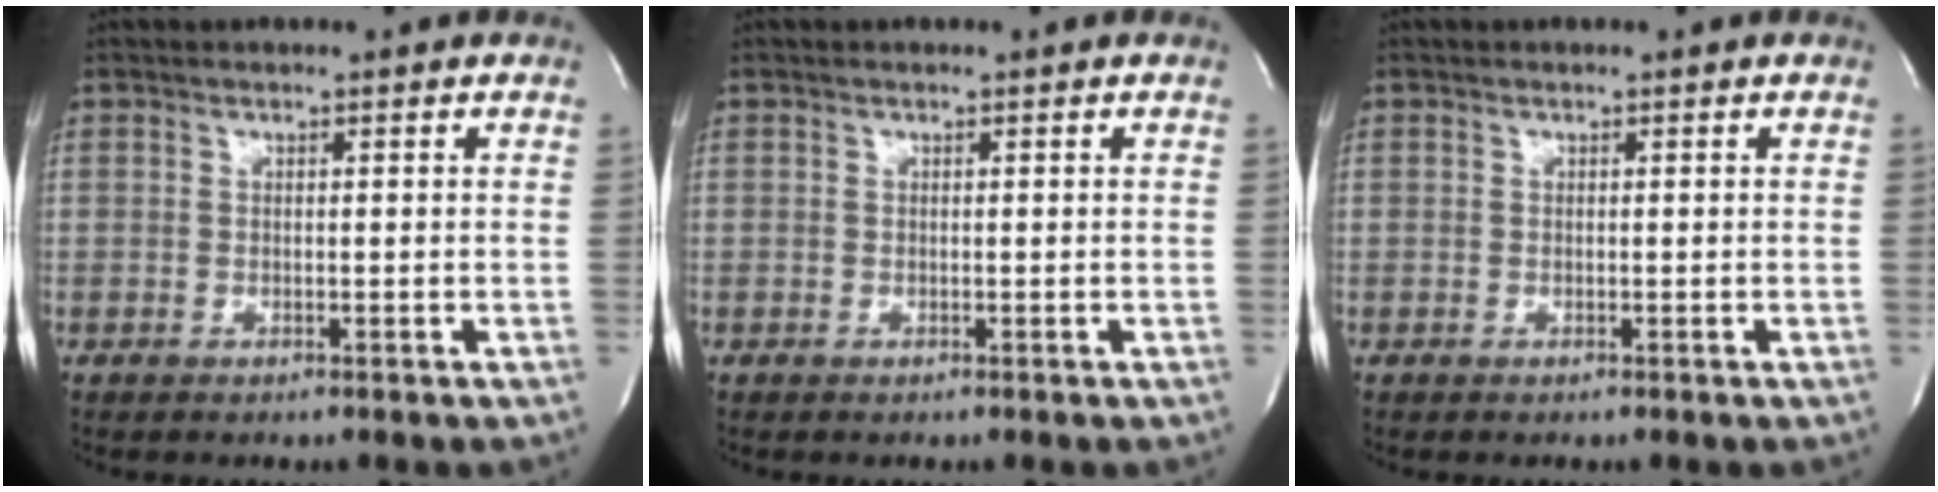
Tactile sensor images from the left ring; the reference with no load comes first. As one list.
[{"total": 0.0}, {"total": 0.0}]